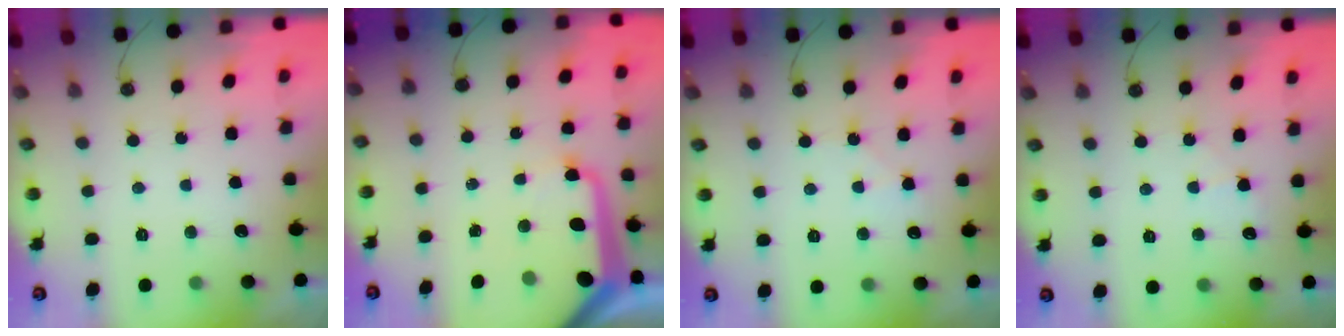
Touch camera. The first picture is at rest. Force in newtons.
{"total": 16.9, "press": 16.8, "slide": 1.7}
{"total": 4.9, "press": 4.8, "slide": 0.7}
{"total": 5.0, "press": 4.9, "slide": 0.7}